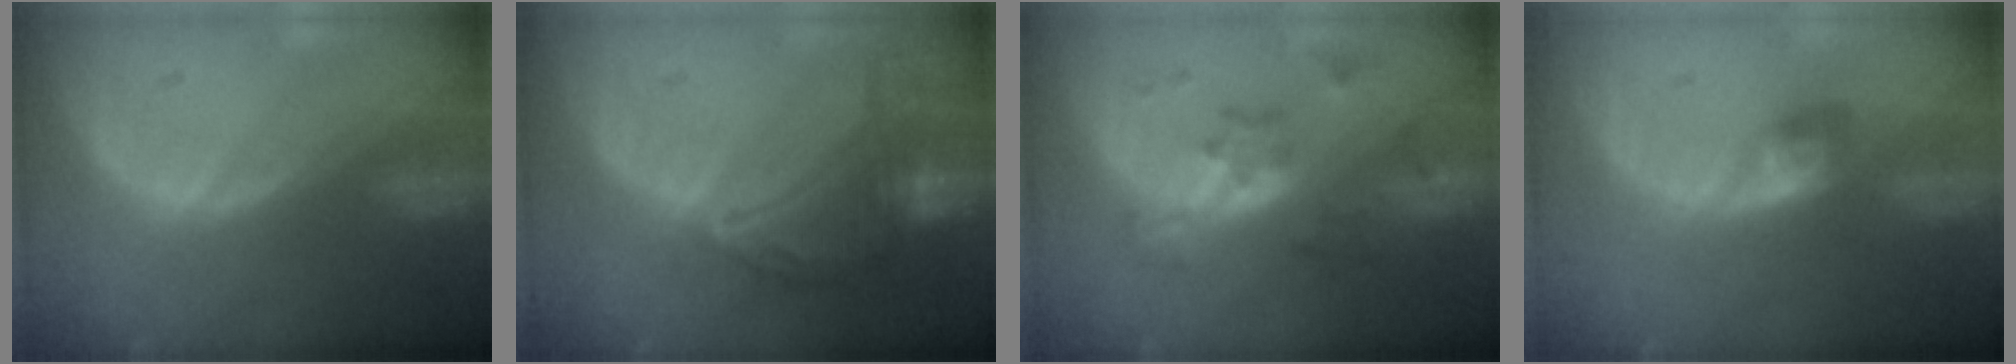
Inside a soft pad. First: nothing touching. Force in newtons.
{"total": 9.1, "press": 9.1, "slide": 0.5}
{"total": 7.2, "press": 6.5, "slide": 3.1}
{"total": 2.8, "press": 2.6, "slide": 1.1}